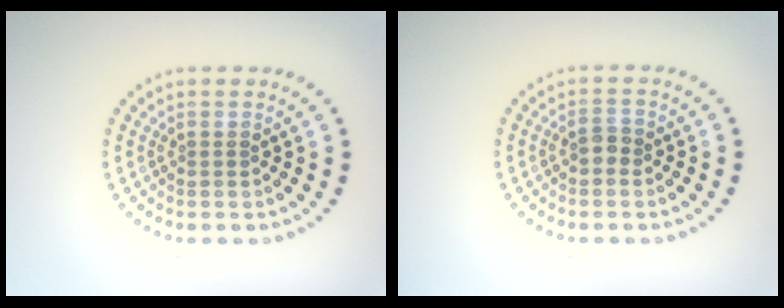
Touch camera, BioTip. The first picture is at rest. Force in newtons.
{"total": 1.3, "press": 1.2, "slide": 0.4}